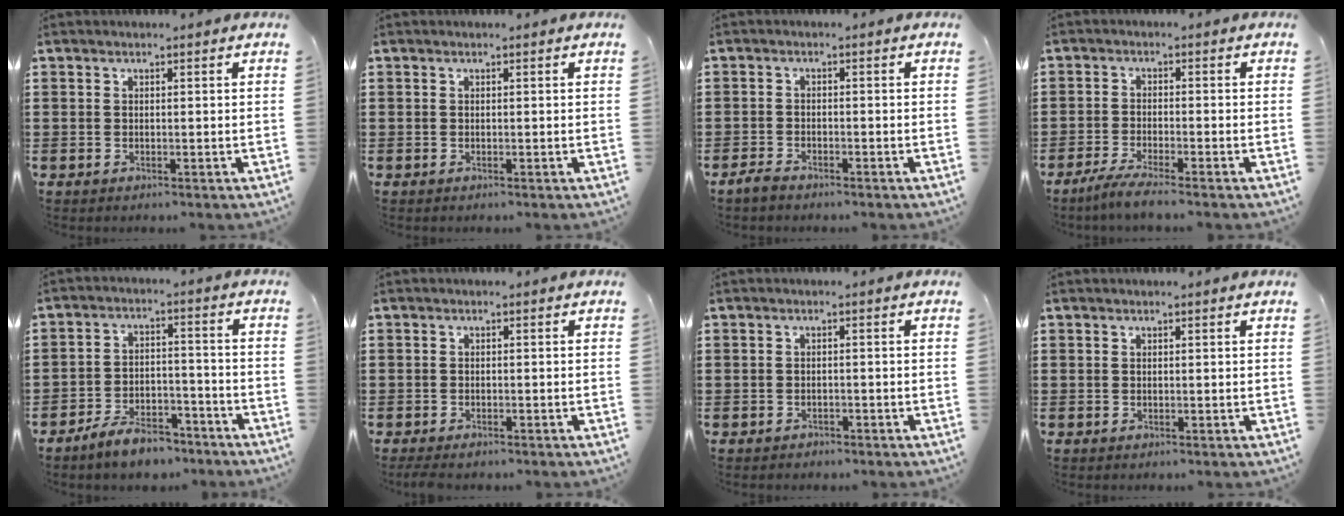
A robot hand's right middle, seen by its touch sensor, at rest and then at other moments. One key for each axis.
{"total": 0.0}
{"total": 2.2, "fx": -1.9, "fy": 0.8, "fz": 0.7, "tx": -0.022, "ty": 0.004, "tz": -0.041}
{"total": 3.3, "fx": -3.0, "fy": -0.2, "fz": 1.4, "tx": -0.038, "ty": -0.007, "tz": -0.063}
{"total": 6.7, "fx": -6.0, "fy": 1.8, "fz": 2.4, "tx": -0.044, "ty": 0.011, "tz": -0.114}
{"total": 0.9, "fx": -0.8, "fy": 0.2, "fz": 0.4, "tx": -0.010, "ty": -0.004, "tz": -0.014}
{"total": 1.3, "fx": -1.1, "fy": 0.6, "fz": -0.1, "tx": -0.001, "ty": 0.003, "tz": -0.026}
{"total": 0.0}